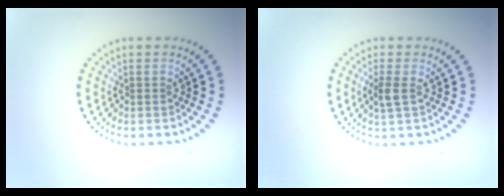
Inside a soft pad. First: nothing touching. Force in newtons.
{"total": 1.5, "press": 1.3, "slide": 0.7}